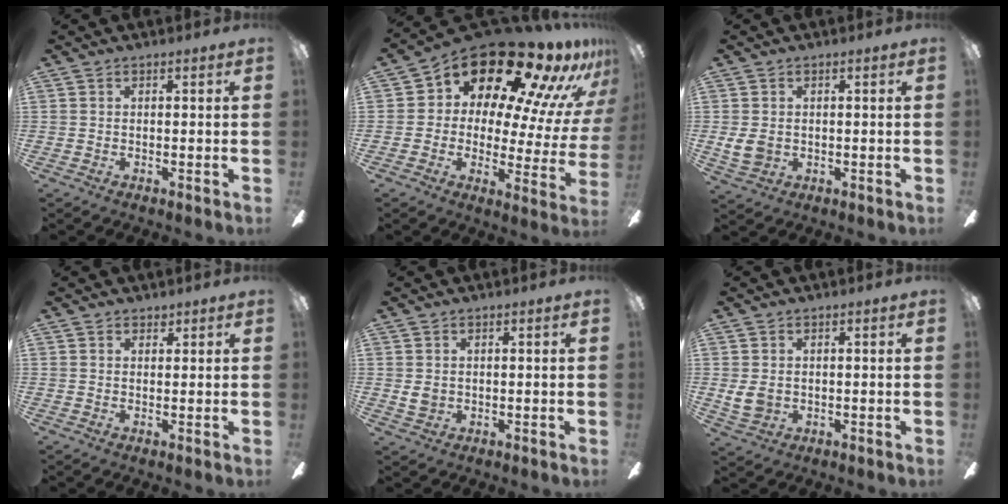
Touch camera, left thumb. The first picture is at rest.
{"total": 21.1, "force": [15.7, 8.4, 11.3], "torque": [-0.159, -0.129, 0.266]}
{"total": 4.5, "force": [0.4, 3.7, 2.6], "torque": [-0.053, -0.001, 0.007]}
{"total": 1.7, "force": [1.4, 1.0, 0.2], "torque": [0.005, -0.003, 0.025]}
{"total": 2.7, "force": [0.8, 2.3, 1.2], "torque": [-0.017, 0.001, 0.013]}
{"total": 4.5, "force": [0.8, 3.6, 2.5], "torque": [-0.053, -0.001, 0.013]}